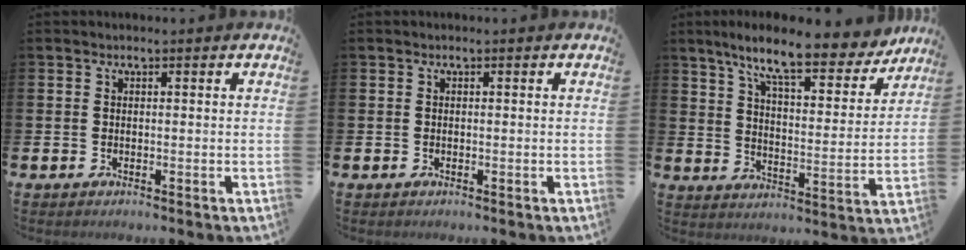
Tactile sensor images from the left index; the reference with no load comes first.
{"total": 0.0}
{"total": 10.6, "force": [9.0, 1.7, 5.4], "torque": [-0.114, -0.051, 0.149]}